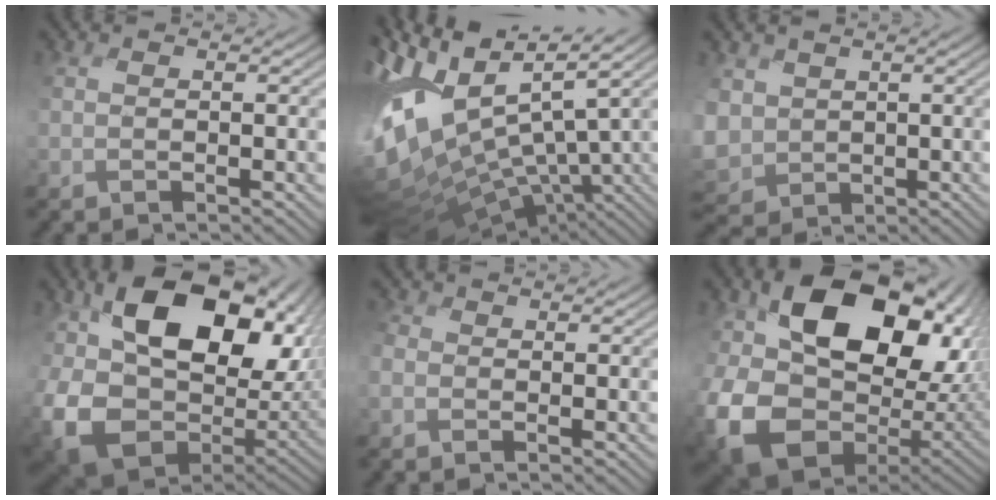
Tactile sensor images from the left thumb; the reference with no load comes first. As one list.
[{"total": 14.6, "force": [0.5, 6.6, 13.0], "torque": [-0.274, -0.012, 0.027]}, {"total": 6.3, "force": [-0.3, 5.2, 3.5], "torque": [-0.123, -0.010, -0.023]}, {"total": 18.3, "force": [2.2, 12.6, 13.1], "torque": [-0.280, -0.018, 0.056]}, {"total": 2.3, "force": [-0.9, 2.0, 0.8], "torque": [-0.044, -0.002, -0.014]}, {"total": 19.9, "force": [0.9, 14.6, 13.6], "torque": [-0.306, -0.035, 0.044]}]